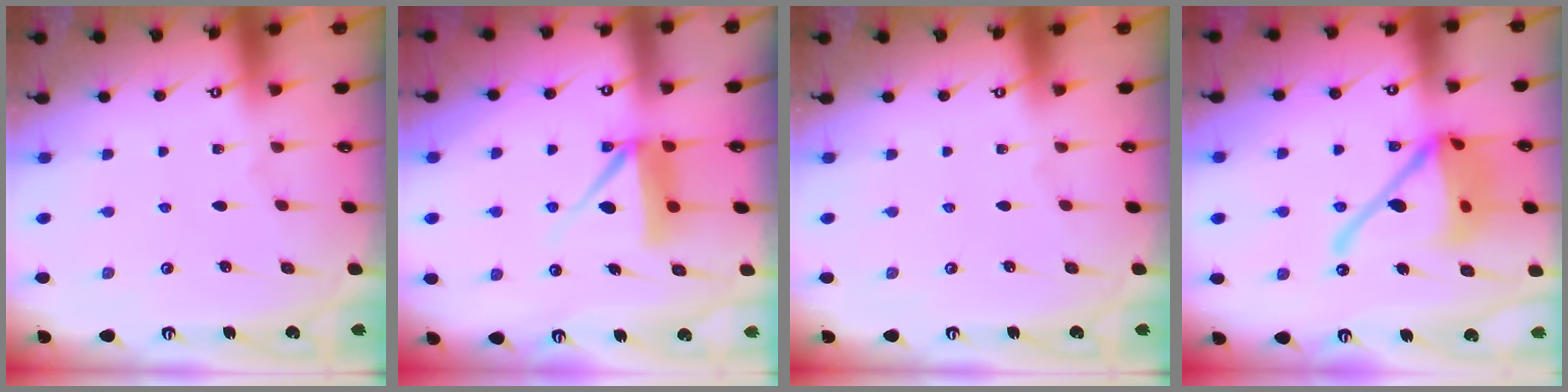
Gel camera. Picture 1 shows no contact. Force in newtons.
{"total": 8.9, "press": 8.9, "slide": 0.9}
{"total": 0.0}
{"total": 18.8, "press": 18.6, "slide": 3.0}